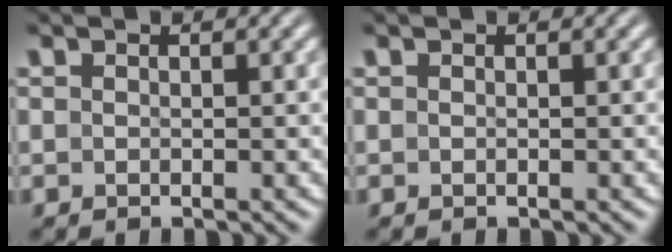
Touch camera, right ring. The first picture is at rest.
{"total": 0.0}